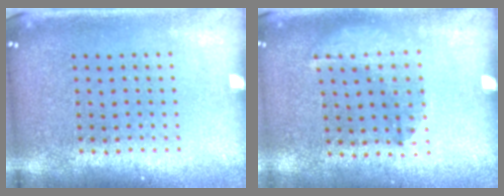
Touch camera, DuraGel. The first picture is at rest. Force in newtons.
{"total": 1.4, "press": 0.9, "slide": 1.0}